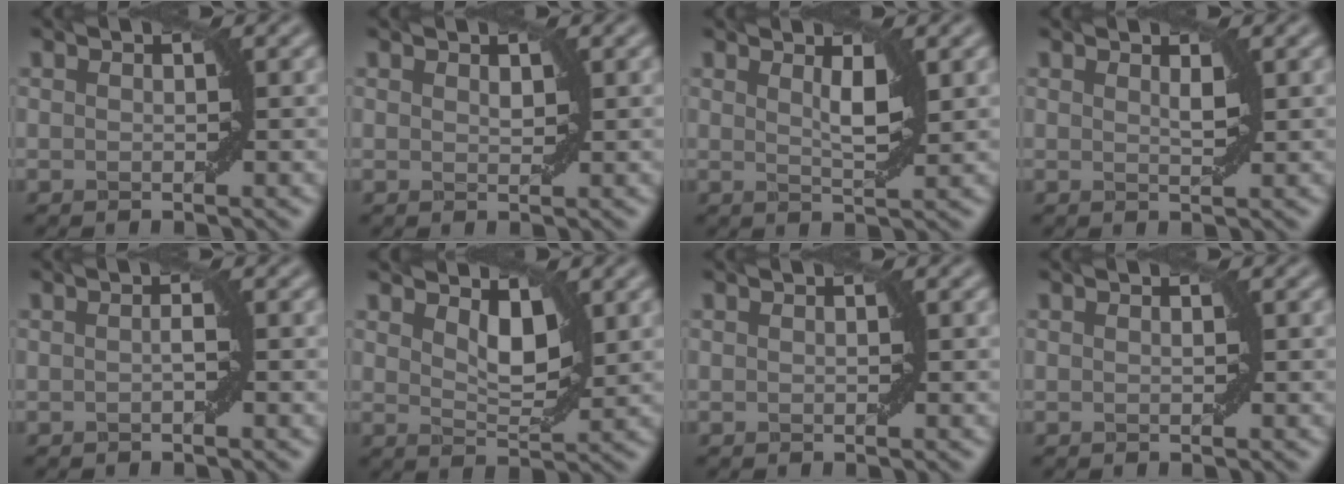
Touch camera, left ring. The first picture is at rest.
{"total": 0.7, "force": [0.4, 0.3, 0.4], "torque": [-0.007, -0.002, 0.010]}
{"total": 2.1, "force": [1.0, 0.4, 1.9], "torque": [-0.029, -0.005, 0.019]}
{"total": 0.8, "force": [0.6, 0.0, 0.5], "torque": [-0.009, -0.002, 0.012]}
{"total": 0.8, "force": [-0.2, -0.1, 0.8], "torque": [-0.012, 0.004, -0.003]}
{"total": 3.0, "force": [1.4, 1.4, 2.3], "torque": [-0.043, -0.006, 0.025]}
{"total": 0.0}
{"total": 0.0}